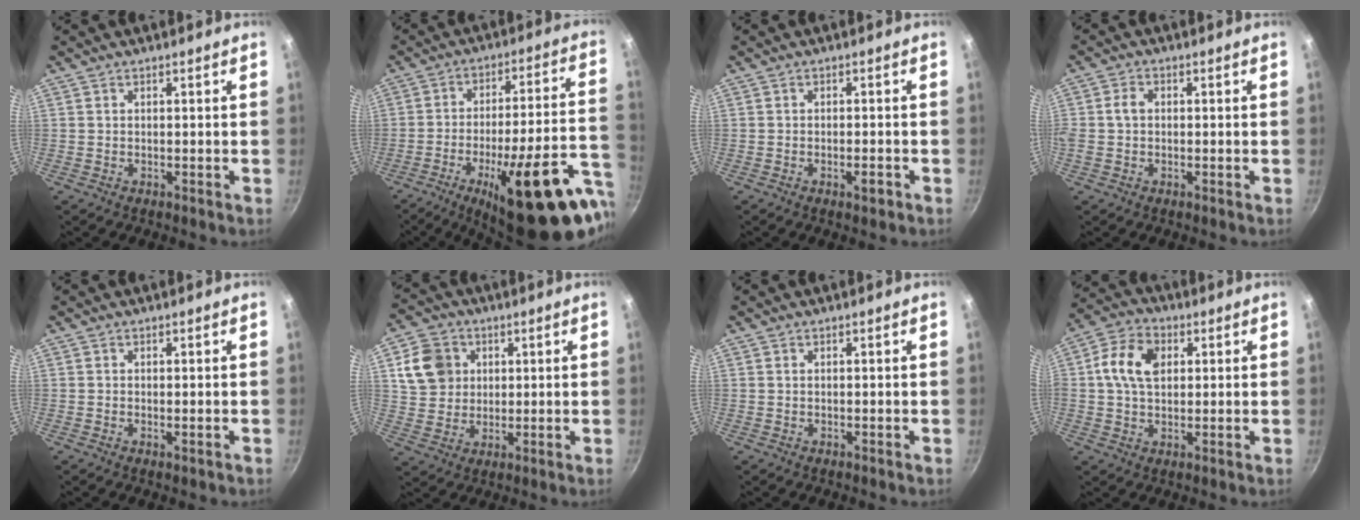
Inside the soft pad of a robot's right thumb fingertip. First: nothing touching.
{"total": 26.2, "force": [-10.9, 6.8, 22.8], "torque": [-0.291, 0.033, -0.154]}
{"total": 2.2, "force": [-1.1, 0.8, 1.7], "torque": [-0.025, 0.008, -0.017]}
{"total": 3.2, "force": [0.1, 2.5, 2.1], "torque": [-0.037, 0.010, -0.005]}
{"total": 0.6, "force": [-0.1, 0.2, 0.5], "torque": [-0.010, -0.002, -0.002]}
{"total": 9.9, "force": [3.0, 8.5, 4.1], "torque": [-0.047, 0.002, 0.057]}
{"total": 0.0}
{"total": 9.7, "force": [1.9, 6.7, 6.8], "torque": [-0.113, 0.010, 0.023]}